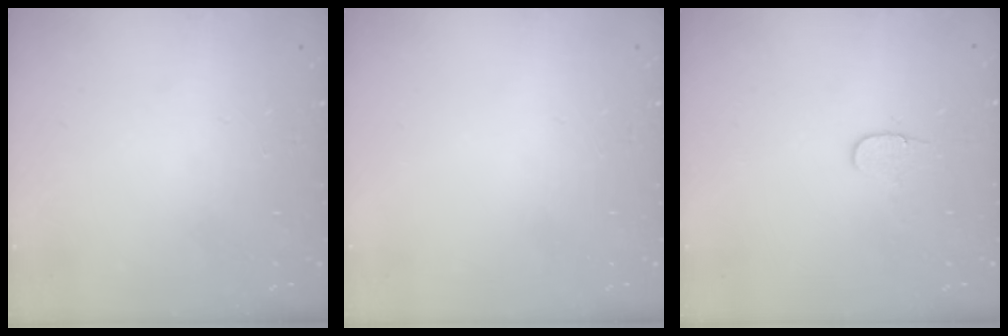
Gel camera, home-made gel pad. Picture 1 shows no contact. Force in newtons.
{"total": 0.0}
{"total": 6.1, "press": 6.0, "slide": 0.5}